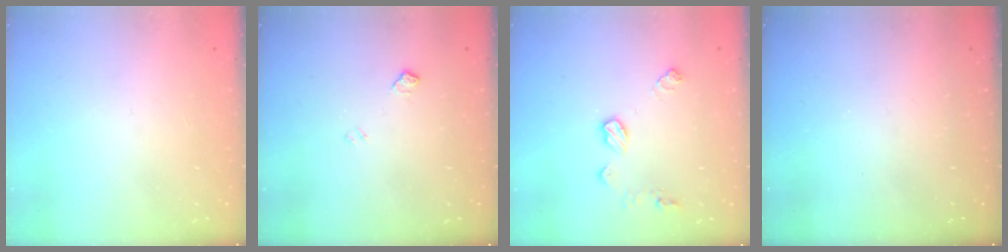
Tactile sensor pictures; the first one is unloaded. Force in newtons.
{"total": 5.6, "press": 5.6, "slide": 0.8}
{"total": 8.2, "press": 8.2, "slide": 0.4}
{"total": 0.0}